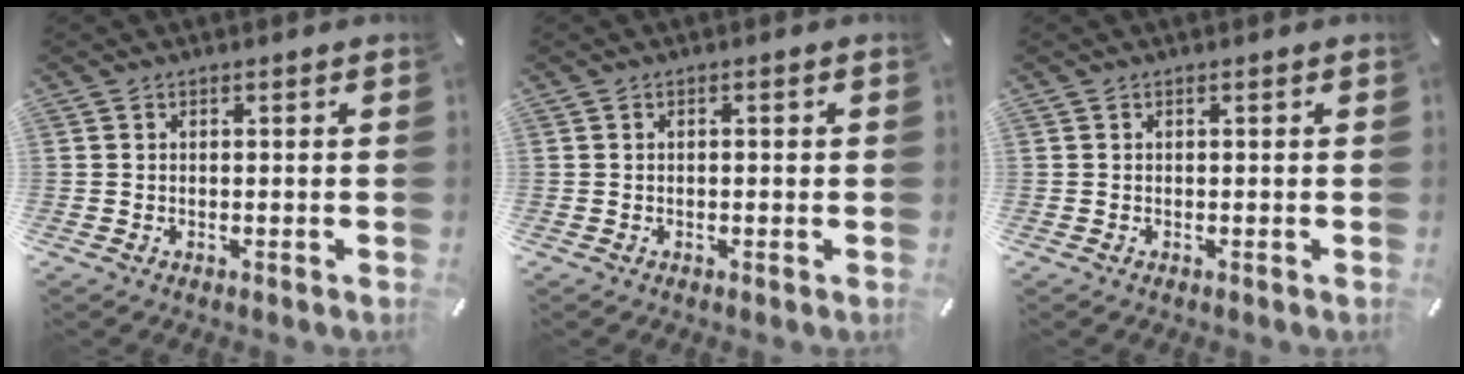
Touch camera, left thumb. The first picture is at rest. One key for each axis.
{"total": 0.6, "fx": -0.2, "fy": 0.3, "fz": 0.5, "tx": -0.009, "ty": 0.001, "tz": -0.005}
{"total": 0.0}